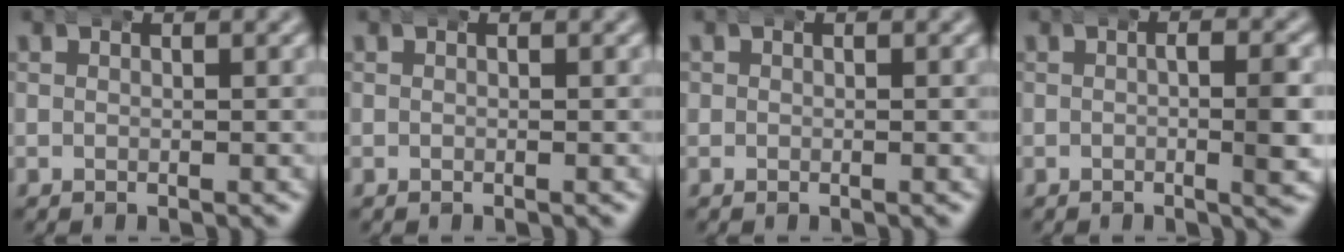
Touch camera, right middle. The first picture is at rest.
{"total": 0.0}
{"total": 0.5, "force": [0.2, 0.5, 0.1], "torque": [-0.007, 0.001, 0.003]}
{"total": 3.2, "force": [0.0, 0.7, 3.2], "torque": [-0.040, 0.011, -0.010]}